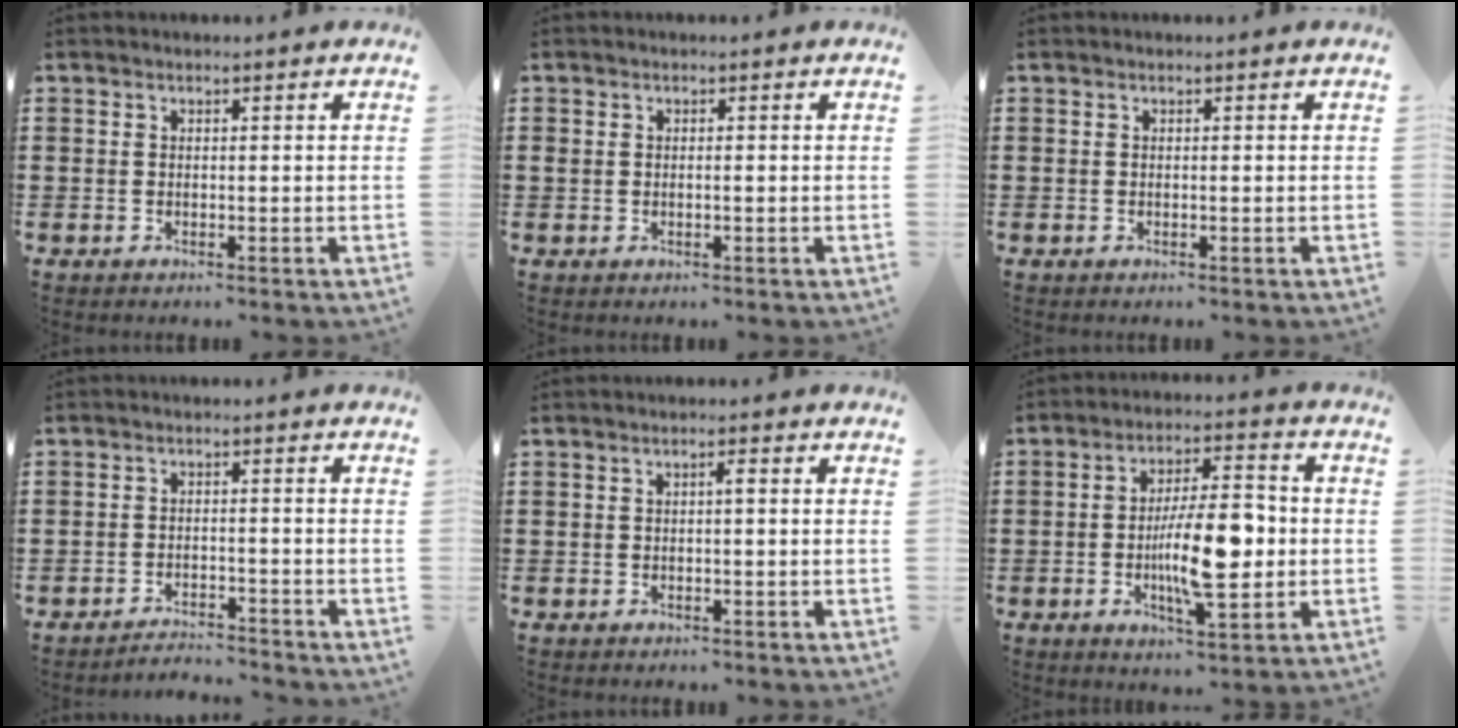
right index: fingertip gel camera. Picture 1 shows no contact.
{"total": 0.6, "force": [-0.1, 0.3, 0.6], "torque": [-0.012, 0.001, -0.002]}
{"total": 0.0}
{"total": 2.8, "force": [-2.8, 0.0, -0.2], "torque": [-0.004, 0.002, -0.062]}
{"total": 1.1, "force": [0.0, 0.0, 1.1], "torque": [-0.020, 0.000, -0.001]}
{"total": 11.6, "force": [-1.6, 4.2, 10.7], "torque": [-0.164, 0.002, -0.028]}